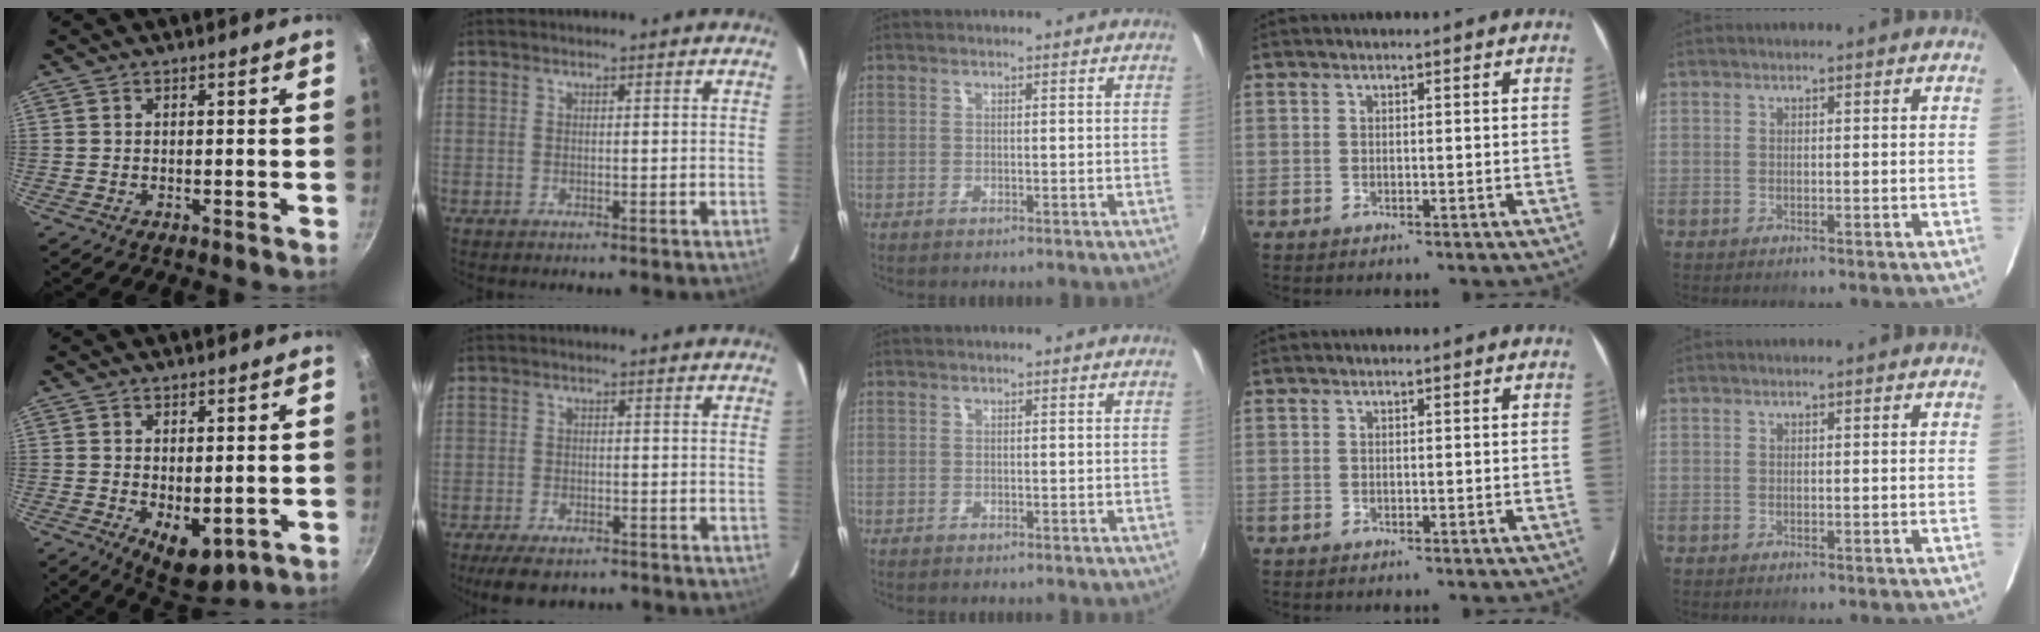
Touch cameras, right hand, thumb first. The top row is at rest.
{"thumb": {"total": 7.1, "force": [-1.1, 4.0, 5.8], "torque": [-0.065, -0.012, 0.000]}, "index": {"total": 7.3, "force": [-5.6, 2.9, 3.5], "torque": [-0.084, -0.010, -0.085]}}